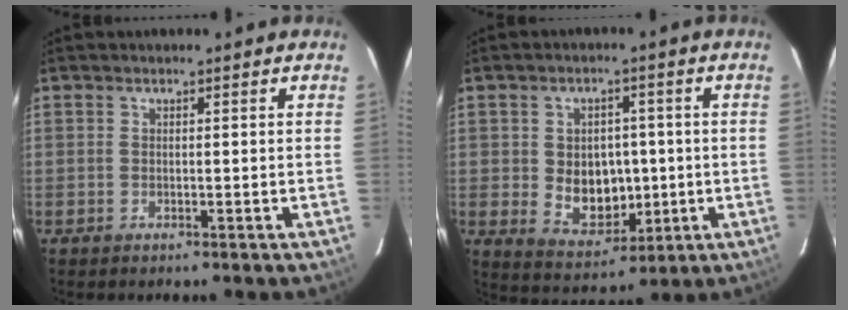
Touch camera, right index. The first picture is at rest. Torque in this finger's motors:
{"motor_torque": [0.30, -0.07, 0.45, 0.06]}